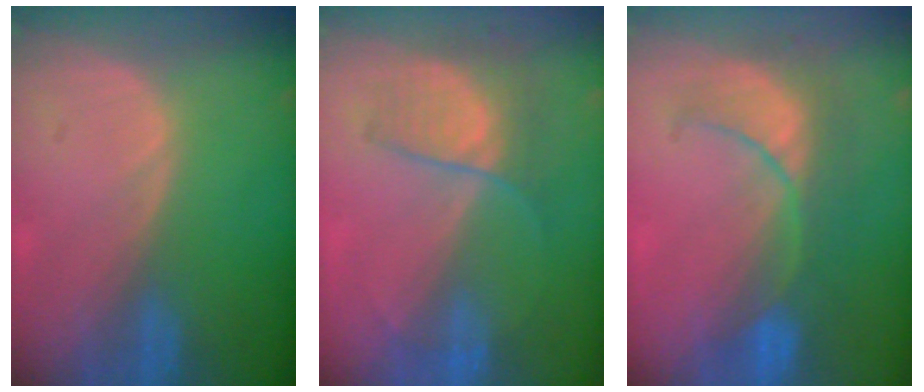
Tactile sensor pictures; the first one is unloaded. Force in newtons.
{"total": 7.0, "press": 6.0, "slide": 3.7}
{"total": 8.1, "press": 7.9, "slide": 1.6}